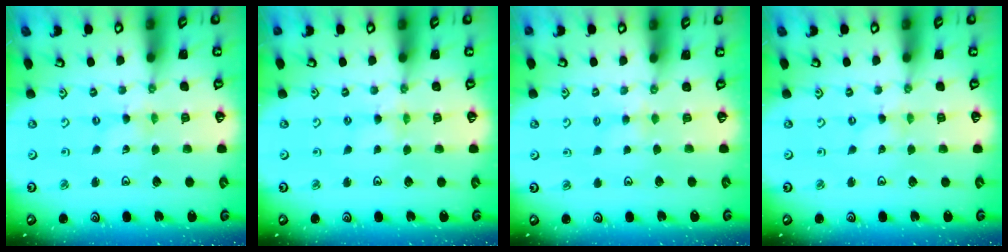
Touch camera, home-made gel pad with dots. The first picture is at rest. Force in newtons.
{"total": 3.0, "press": 2.9, "slide": 0.4}
{"total": 2.2, "press": 2.1, "slide": 0.4}
{"total": 0.0}